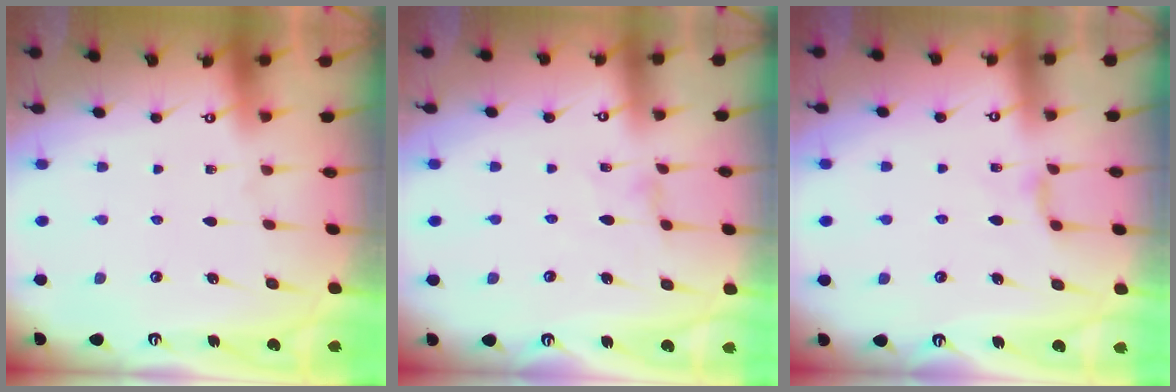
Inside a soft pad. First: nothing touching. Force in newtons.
{"total": 1.5, "press": 1.5, "slide": 0.3}
{"total": 4.0, "press": 3.9, "slide": 0.5}